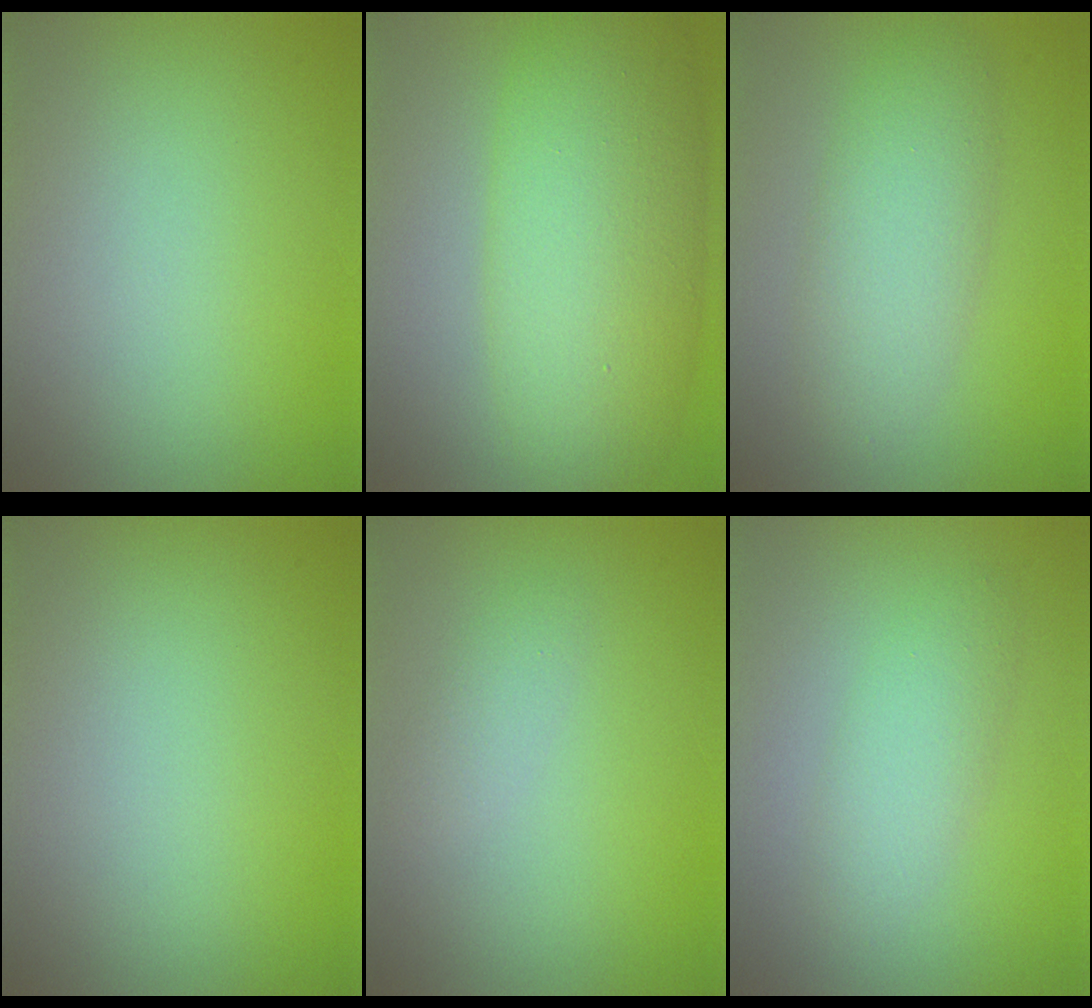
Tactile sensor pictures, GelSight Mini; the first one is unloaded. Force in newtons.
{"total": 9.1, "press": 9.1, "slide": 0.2}
{"total": 4.1, "press": 4.1, "slide": 0.1}
{"total": 0.0}
{"total": 1.3, "press": 1.3, "slide": 0.0}
{"total": 2.5, "press": 2.5, "slide": 0.1}